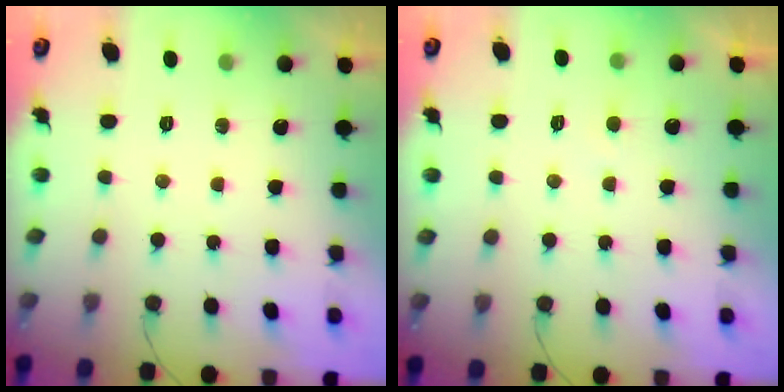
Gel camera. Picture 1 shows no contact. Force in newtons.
{"total": 2.4, "press": 2.3, "slide": 0.3}